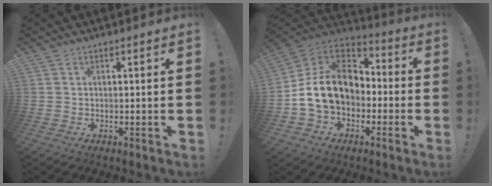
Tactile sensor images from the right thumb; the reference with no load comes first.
{"total": 18.9, "force": [0.8, 14.3, 12.4], "torque": [-0.203, 0.018, 0.030]}